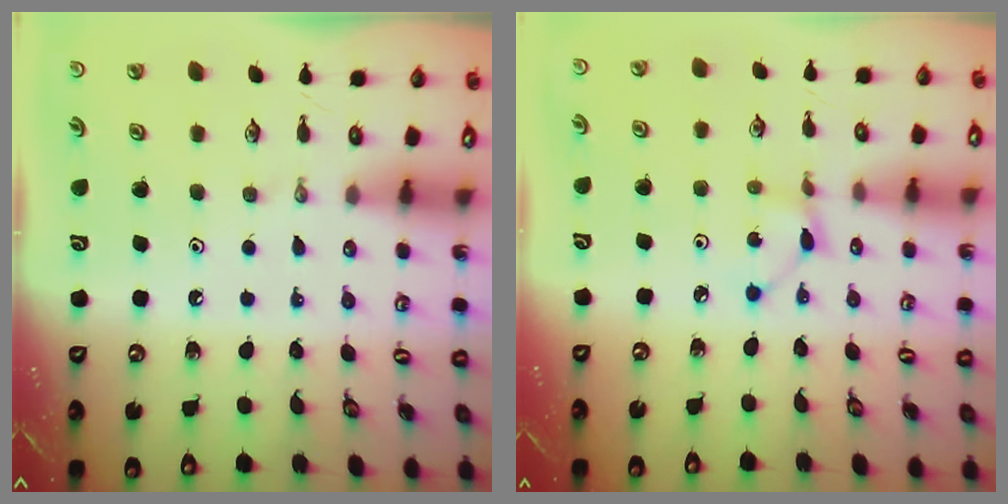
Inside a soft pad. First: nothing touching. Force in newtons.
{"total": 1.9, "press": 1.9, "slide": 0.3}